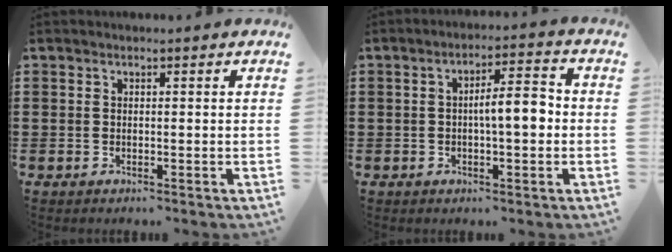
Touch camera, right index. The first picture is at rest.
{"total": 6.0, "force": [-0.4, 1.8, 5.8], "torque": [-0.087, 0.005, -0.014]}